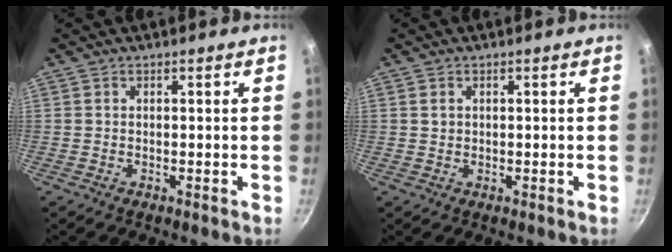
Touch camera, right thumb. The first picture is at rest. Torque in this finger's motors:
{"motor_torque": [0.02, 0.04, -0.23, -0.16, -0.04]}